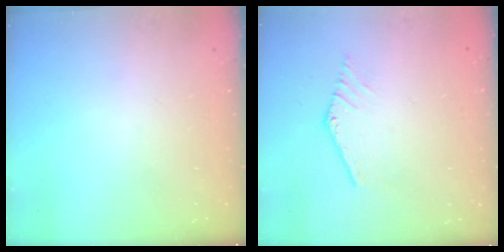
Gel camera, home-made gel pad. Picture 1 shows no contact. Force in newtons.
{"total": 0.7, "press": 0.7, "slide": 0.1}